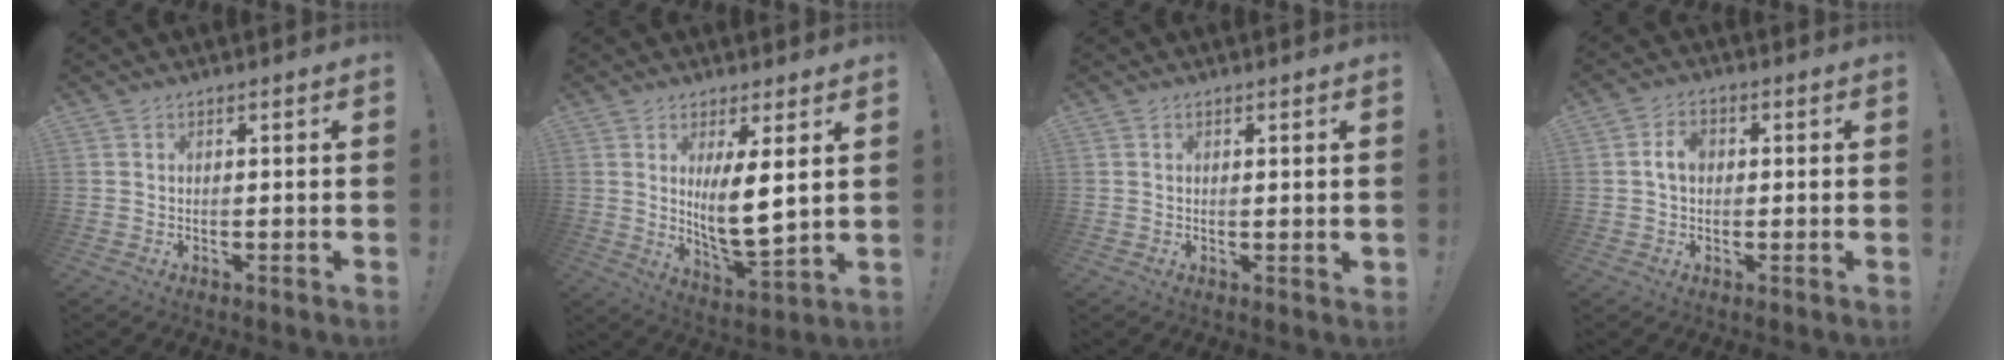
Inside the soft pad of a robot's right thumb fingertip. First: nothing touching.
{"total": 10.4, "force": [2.7, 2.3, 9.8], "torque": [-0.163, -0.038, 0.042]}
{"total": 1.1, "force": [0.7, 0.2, 0.9], "torque": [-0.003, -0.006, 0.009]}
{"total": 4.8, "force": [0.5, 3.3, 3.4], "torque": [-0.054, 0.006, 0.007]}